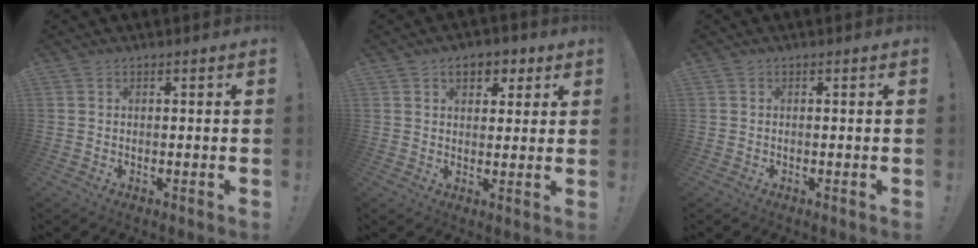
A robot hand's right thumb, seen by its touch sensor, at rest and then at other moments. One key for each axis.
{"total": 6.1, "fx": 2.8, "fy": 4.3, "fz": 3.4, "tx": -0.045, "ty": 0.000, "tz": 0.049}
{"total": 0.0}